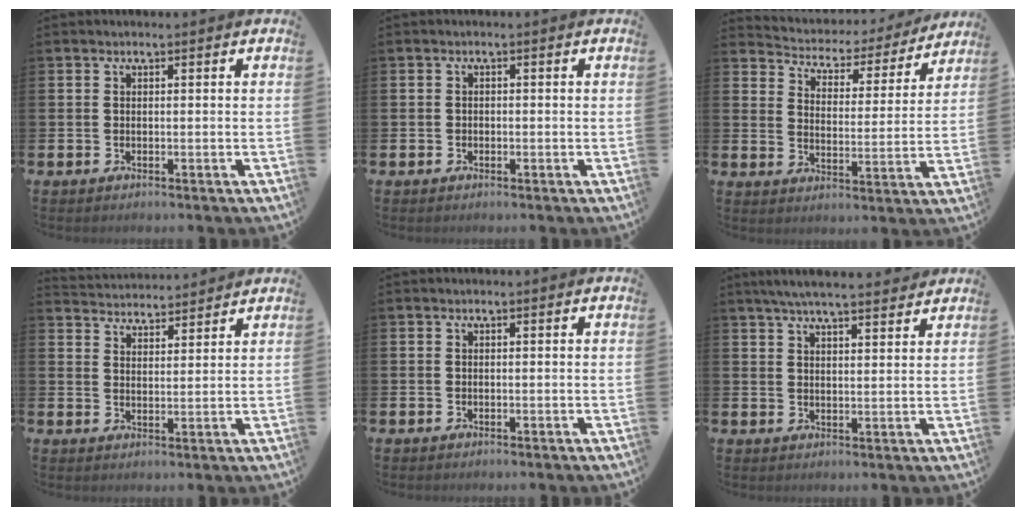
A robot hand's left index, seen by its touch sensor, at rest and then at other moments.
{"total": 0.7, "force": [-0.4, 0.6, 0.1], "torque": [-0.008, 0.005, -0.008]}
{"total": 4.0, "force": [3.7, 1.6, 0.2], "torque": [-0.033, -0.037, 0.055]}
{"total": 3.9, "force": [3.9, 0.4, -0.5], "torque": [-0.007, -0.026, 0.070]}
{"total": 0.0}
{"total": 5.3, "force": [5.0, 0.4, 1.7], "torque": [-0.041, -0.020, 0.089]}